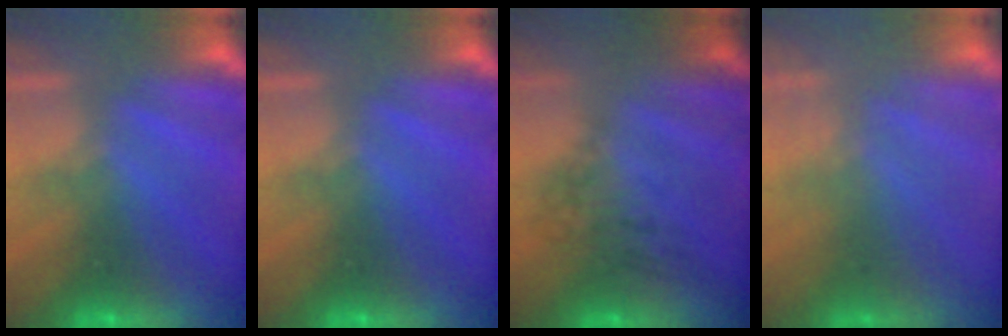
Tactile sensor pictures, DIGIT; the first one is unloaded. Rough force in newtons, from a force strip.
{"total": 0.0}
{"total": 2.6}
{"total": 2.3}